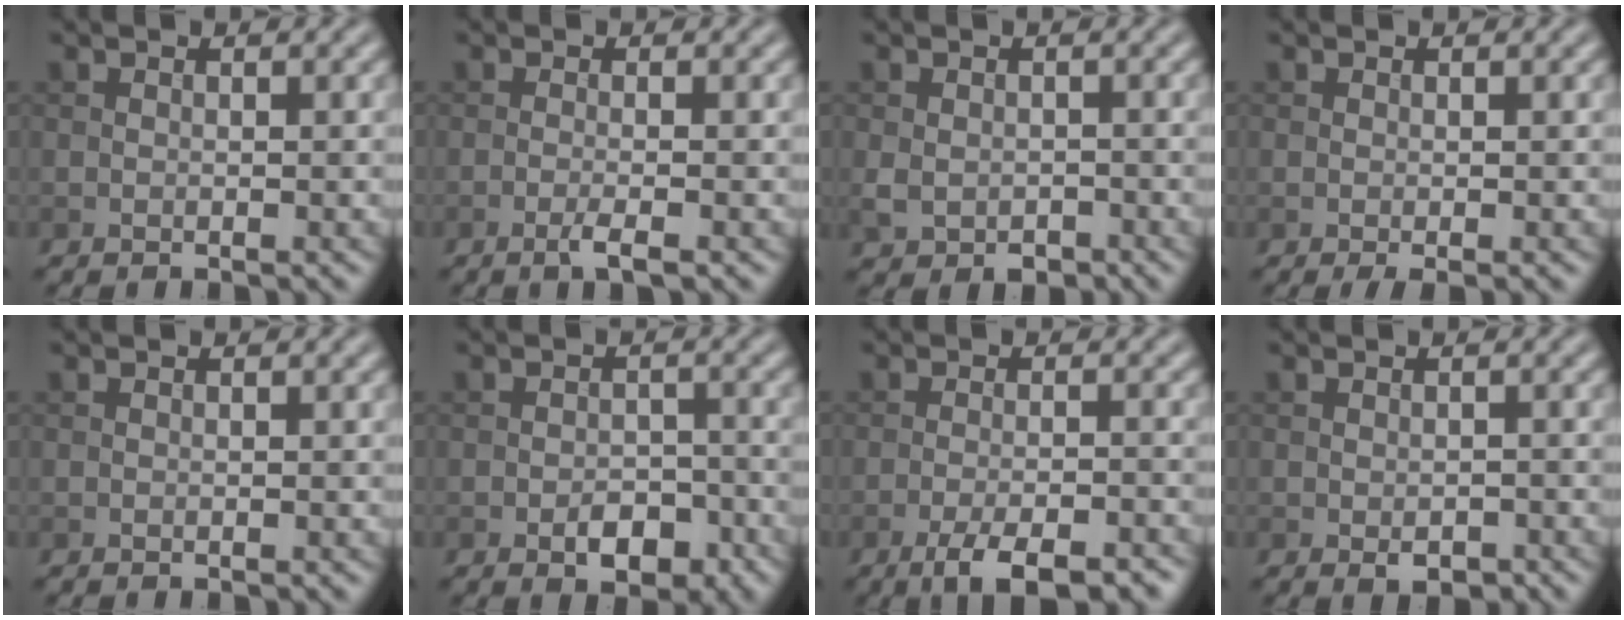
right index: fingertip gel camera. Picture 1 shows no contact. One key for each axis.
{"total": 1.7, "fx": -0.8, "fy": 0.3, "fz": 1.5, "tx": -0.023, "ty": 0.003, "tz": -0.021}
{"total": 2.6, "fx": -1.0, "fy": 1.9, "fz": 1.5, "tx": -0.029, "ty": -0.011, "tz": -0.018}
{"total": 1.1, "fx": -0.3, "fy": 0.2, "fz": 1.1, "tx": -0.020, "ty": -0.007, "tz": -0.005}
{"total": 0.0}
{"total": 3.6, "fx": -1.8, "fy": 2.0, "fz": 2.4, "tx": -0.031, "ty": 0.001, "tz": -0.027}
{"total": 5.8, "fx": -3.9, "fy": 1.6, "fz": 4.0, "tx": -0.066, "ty": -0.004, "tz": -0.060}
{"total": 1.8, "fx": -0.8, "fy": 1.0, "fz": 1.2, "tx": -0.019, "ty": -0.005, "tz": -0.010}